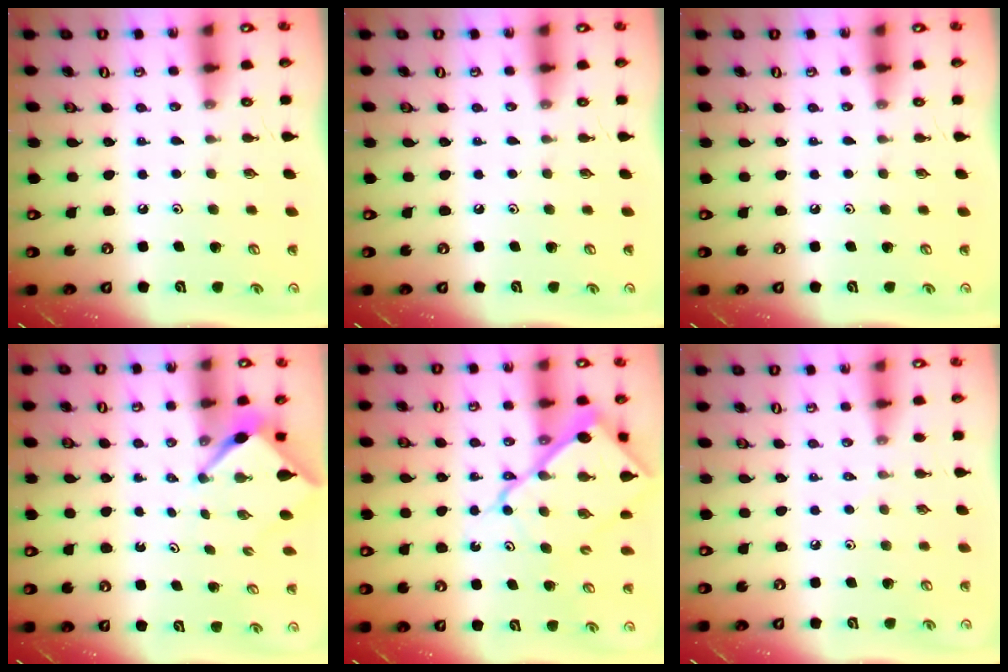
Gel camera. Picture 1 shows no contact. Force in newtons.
{"total": 0.0}
{"total": 0.0}
{"total": 2.8, "press": 2.8, "slide": 0.2}
{"total": 16.7, "press": 16.6, "slide": 1.9}
{"total": 0.0}